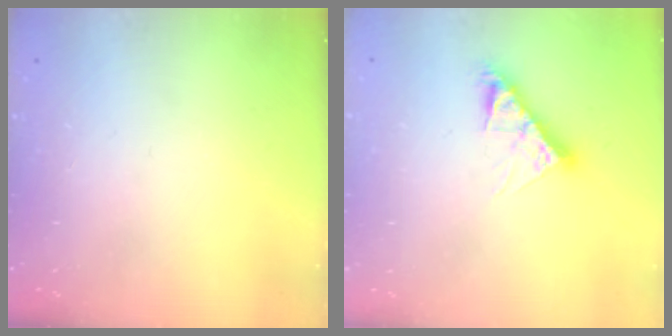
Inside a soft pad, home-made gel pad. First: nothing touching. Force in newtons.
{"total": 8.3, "press": 8.3, "slide": 0.5}